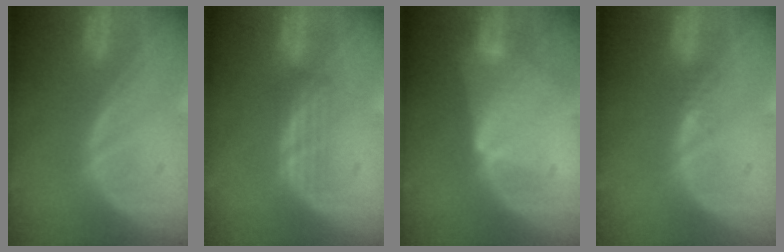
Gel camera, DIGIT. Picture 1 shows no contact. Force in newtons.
{"total": 2.1, "press": 2.1, "slide": 0.2}
{"total": 6.0, "press": 5.8, "slide": 1.7}
{"total": 0.9, "press": 0.8, "slide": 0.4}